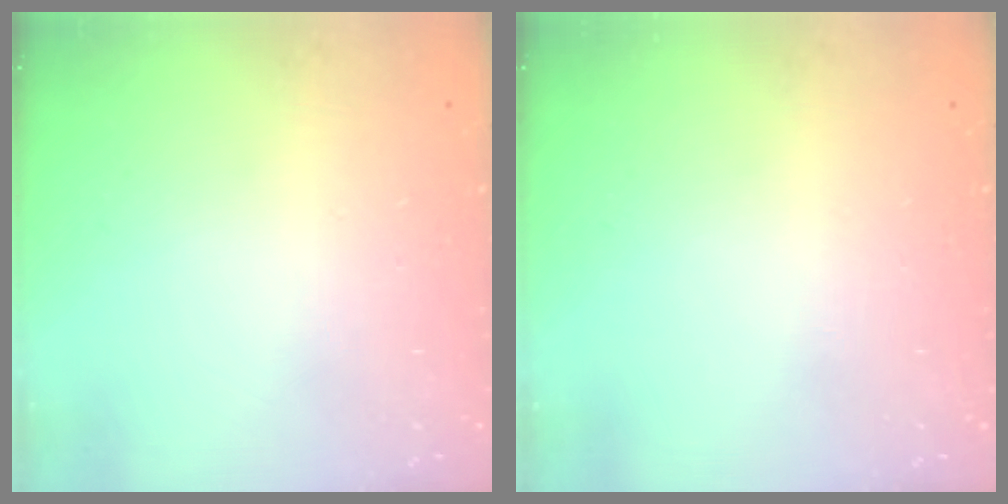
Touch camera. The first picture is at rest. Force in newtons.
{"total": 0.0}